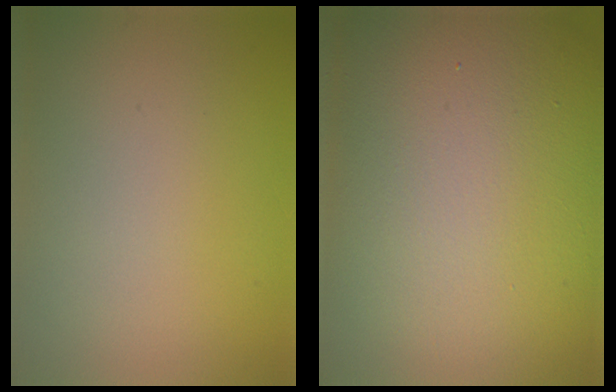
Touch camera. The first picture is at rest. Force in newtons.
{"total": 24.5, "press": 24.5, "slide": 0.8}